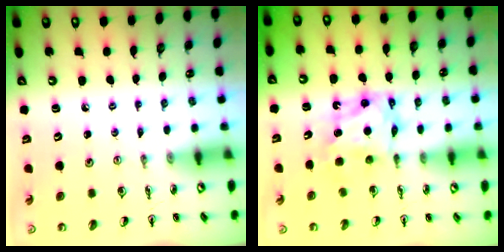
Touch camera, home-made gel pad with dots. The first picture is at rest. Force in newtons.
{"total": 6.5, "press": 6.5, "slide": 0.2}